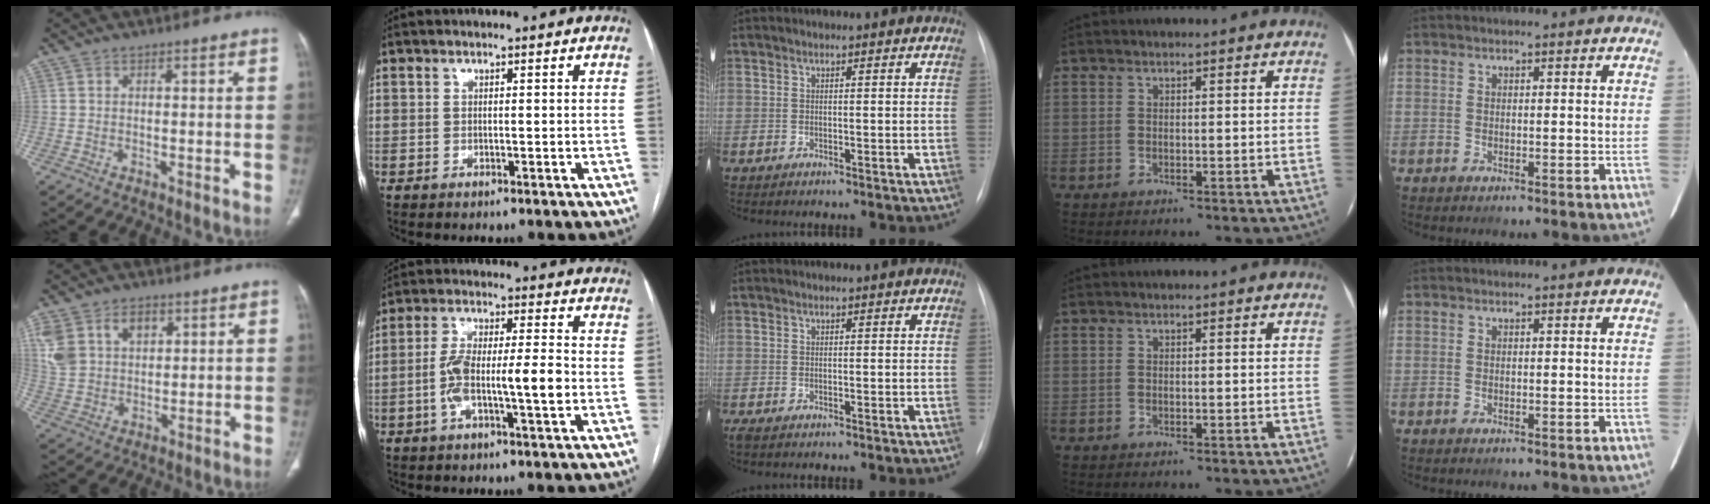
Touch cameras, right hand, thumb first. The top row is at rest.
{"thumb": {"total": 11.1, "force": [4.6, 7.9, 6.4], "torque": [-0.112, -0.003, 0.098]}, "index": {"total": 9.3, "force": [-2.0, 1.3, 9.0], "torque": [-0.172, 0.019, -0.038]}, "middle": {"total": 0.9, "force": [-0.6, 0.4, 0.6], "torque": [-0.006, -0.001, -0.007]}}